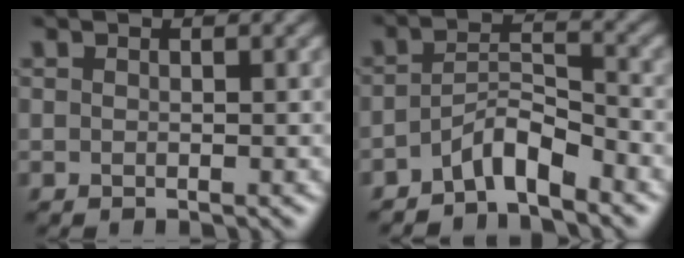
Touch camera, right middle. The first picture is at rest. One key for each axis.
{"total": 3.6, "fx": -2.7, "fy": 1.0, "fz": 2.2, "tx": -0.037, "ty": 0.013, "tz": -0.055}